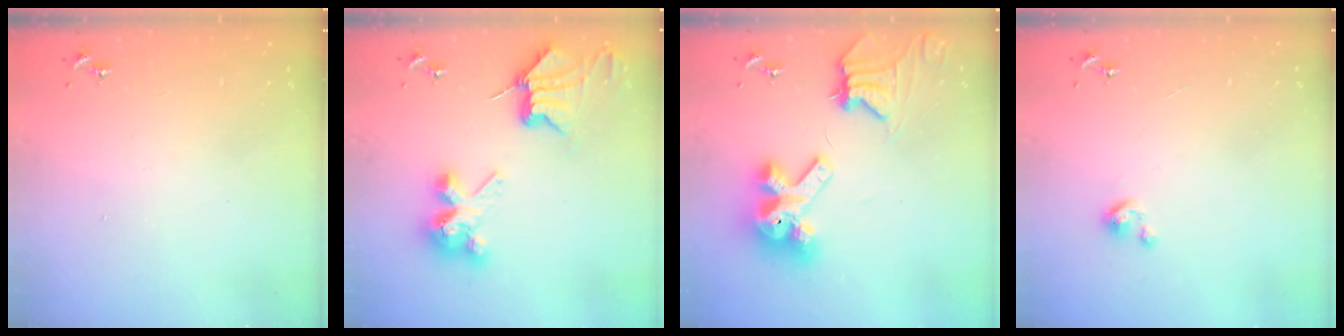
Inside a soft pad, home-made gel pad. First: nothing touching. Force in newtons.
{"total": 10.0, "press": 9.9, "slide": 1.2}
{"total": 15.0, "press": 14.9, "slide": 1.7}
{"total": 2.4, "press": 2.4, "slide": 0.2}